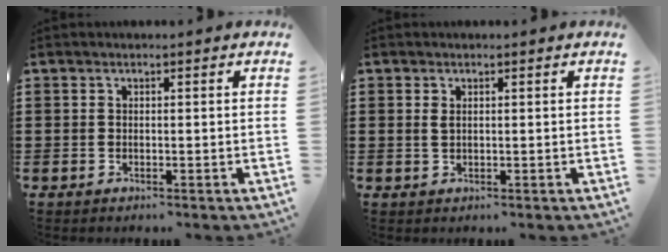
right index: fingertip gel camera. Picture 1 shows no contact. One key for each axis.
{"total": 1.1, "fx": 0.5, "fy": 0.5, "fz": 0.9, "tx": -0.019, "ty": 0.003, "tz": 0.008}